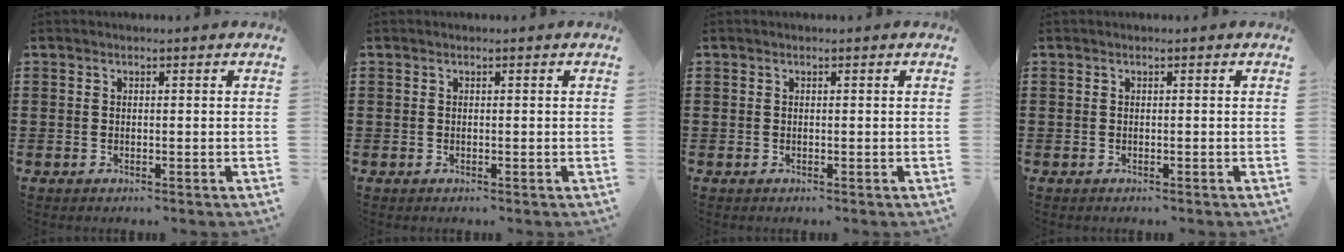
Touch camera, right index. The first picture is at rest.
{"total": 0.0}
{"total": 0.0}
{"total": 0.0}